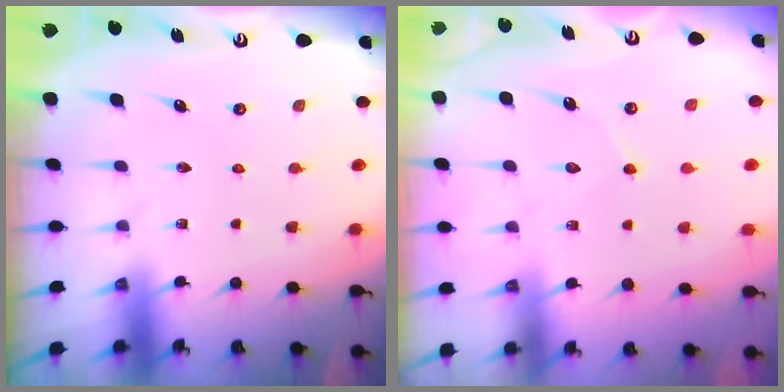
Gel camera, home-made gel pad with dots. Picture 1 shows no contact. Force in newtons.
{"total": 4.0, "press": 4.0, "slide": 0.4}